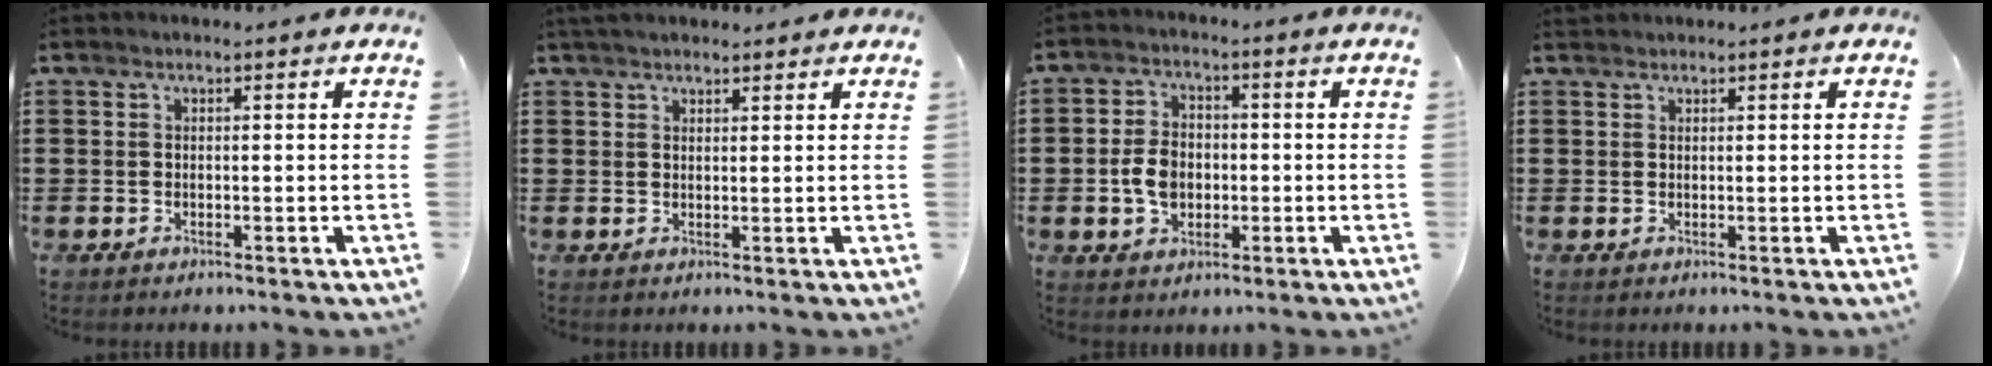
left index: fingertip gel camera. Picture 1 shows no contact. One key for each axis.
{"total": 1.9, "fx": 1.8, "fy": 0.5, "fz": 0.5, "tx": -0.013, "ty": 0.004, "tz": 0.035}
{"total": 5.5, "fx": -0.9, "fy": 3.9, "fz": 3.8, "tx": -0.088, "ty": 0.005, "tz": -0.021}
{"total": 0.7, "fx": 0.7, "fy": 0.2, "fz": 0.0, "tx": -0.003, "ty": 0.001, "tz": 0.014}